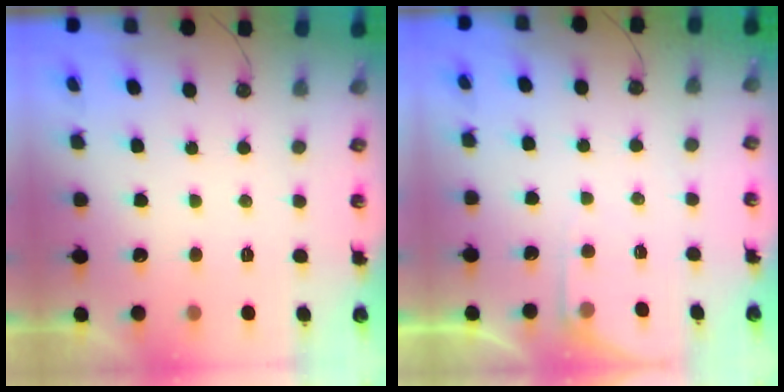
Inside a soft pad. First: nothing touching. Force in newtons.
{"total": 3.1, "press": 3.0, "slide": 0.5}